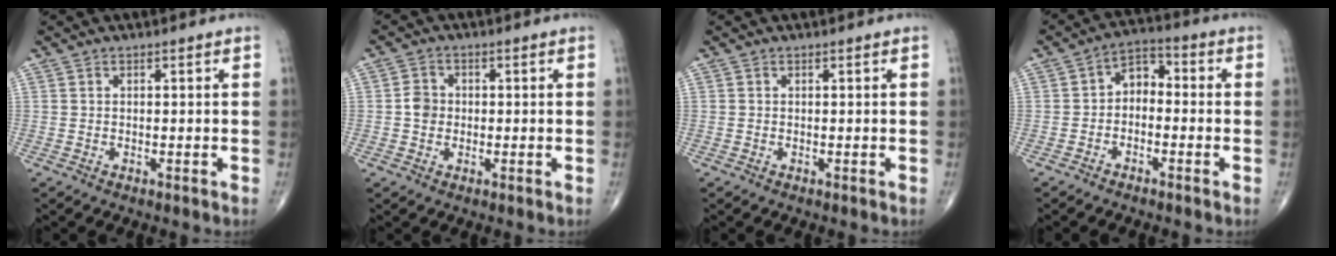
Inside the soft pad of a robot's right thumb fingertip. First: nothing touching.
{"total": 3.3, "force": [-0.2, 2.9, 1.5], "torque": [-0.015, 0.006, -0.010]}
{"total": 0.0}
{"total": 5.6, "force": [-1.0, 3.9, 3.9], "torque": [-0.043, 0.034, -0.034]}